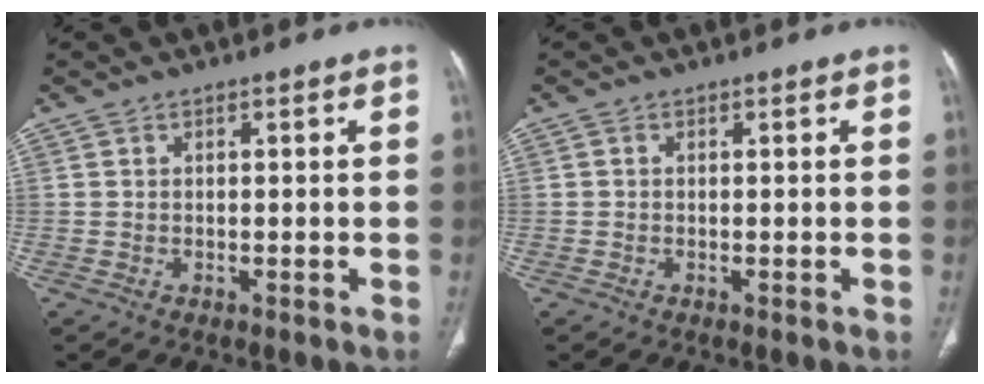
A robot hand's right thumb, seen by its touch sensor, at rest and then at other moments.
{"total": 0.0}